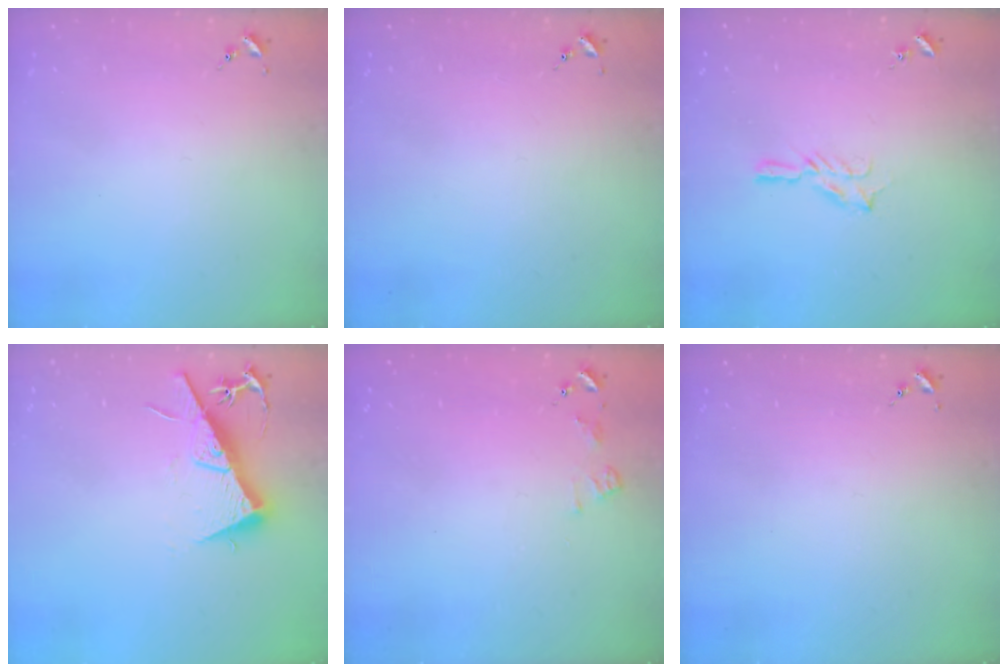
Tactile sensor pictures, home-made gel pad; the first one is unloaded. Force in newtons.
{"total": 0.0}
{"total": 5.6, "press": 5.6, "slide": 0.6}
{"total": 12.5, "press": 12.5, "slide": 0.5}
{"total": 5.2, "press": 5.2, "slide": 0.7}
{"total": 0.0}